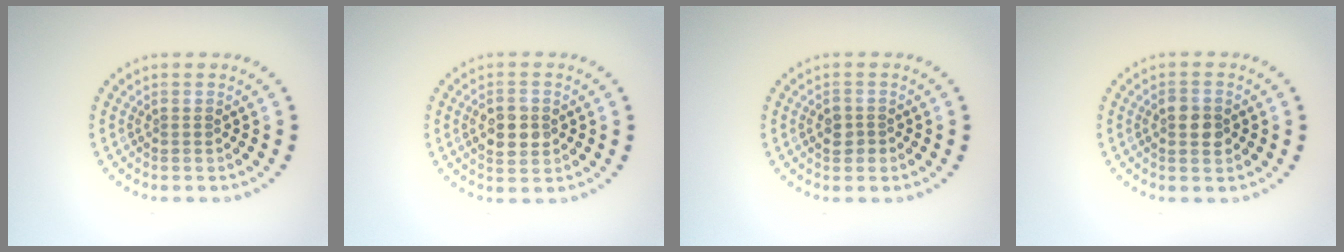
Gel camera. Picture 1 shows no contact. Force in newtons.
{"total": 3.0, "press": 3.0, "slide": 0.1}
{"total": 1.7, "press": 1.6, "slide": 0.6}
{"total": 2.6, "press": 2.6, "slide": 0.1}